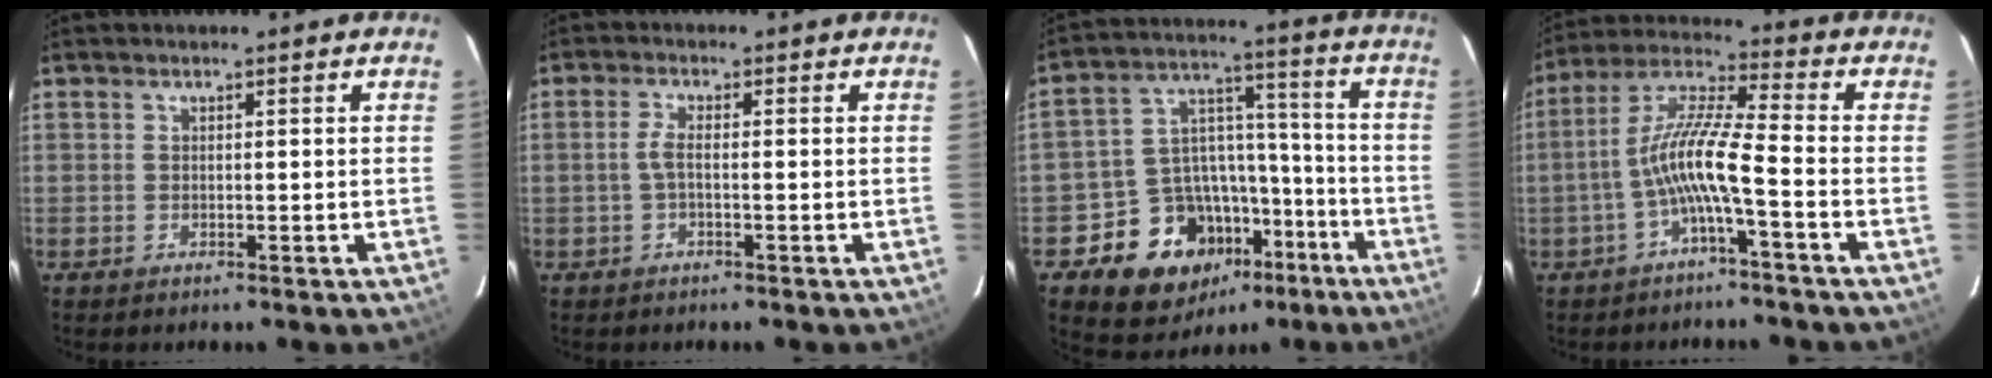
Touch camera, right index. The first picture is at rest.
{"total": 2.3, "force": [-0.5, 0.5, 2.2], "torque": [-0.049, 0.003, -0.010]}
{"total": 17.1, "force": [-9.5, 12.8, 6.3], "torque": [-0.132, 0.059, -0.124]}
{"total": 9.2, "force": [-3.3, 0.4, 8.6], "torque": [-0.192, 0.017, -0.064]}